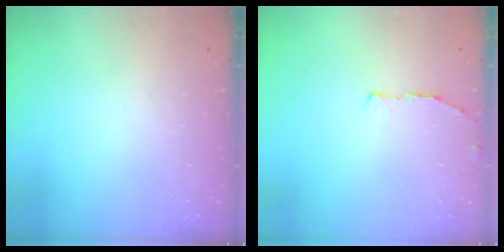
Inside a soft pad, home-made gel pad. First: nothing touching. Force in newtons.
{"total": 3.2, "press": 2.9, "slide": 1.4}